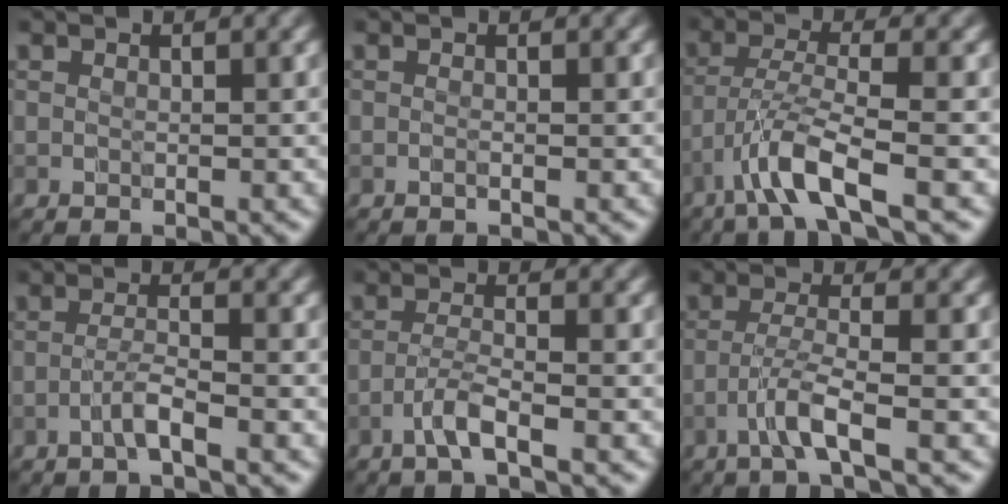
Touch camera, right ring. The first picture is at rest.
{"total": 0.0}
{"total": 4.5, "force": [-2.8, 0.4, 3.5], "torque": [-0.062, 0.005, -0.062]}
{"total": 1.8, "force": [-1.0, 0.0, 1.5], "torque": [-0.025, 0.008, -0.028]}
{"total": 2.1, "force": [-1.4, 0.0, 1.6], "torque": [-0.030, 0.008, -0.037]}
{"total": 2.8, "force": [-1.5, -0.1, 2.3], "torque": [-0.042, 0.011, -0.042]}